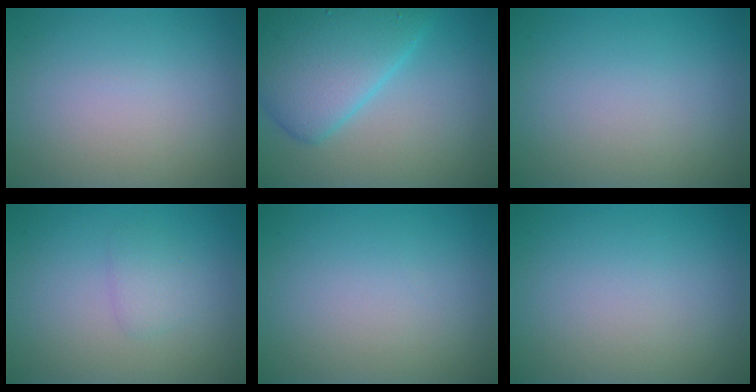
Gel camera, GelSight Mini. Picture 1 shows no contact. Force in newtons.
{"total": 7.2, "press": 7.2, "slide": 0.2}
{"total": 0.0}
{"total": 1.3, "press": 1.3, "slide": 0.0}
{"total": 0.0}
{"total": 0.0}